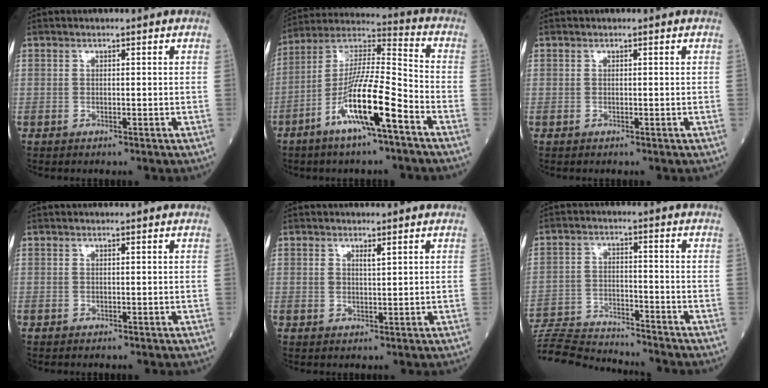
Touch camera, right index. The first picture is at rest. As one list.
[{"total": 14.6, "force": [-6.8, 1.2, 12.8], "torque": [-0.250, -0.004, -0.126]}, {"total": 0.0}, {"total": 0.0}, {"total": 1.7, "force": [1.0, 0.5, 1.2], "torque": [-0.024, -0.003, 0.019]}, {"total": 12.8, "force": [-12.6, -0.1, 2.0], "torque": [-0.036, 0.006, -0.214]}]